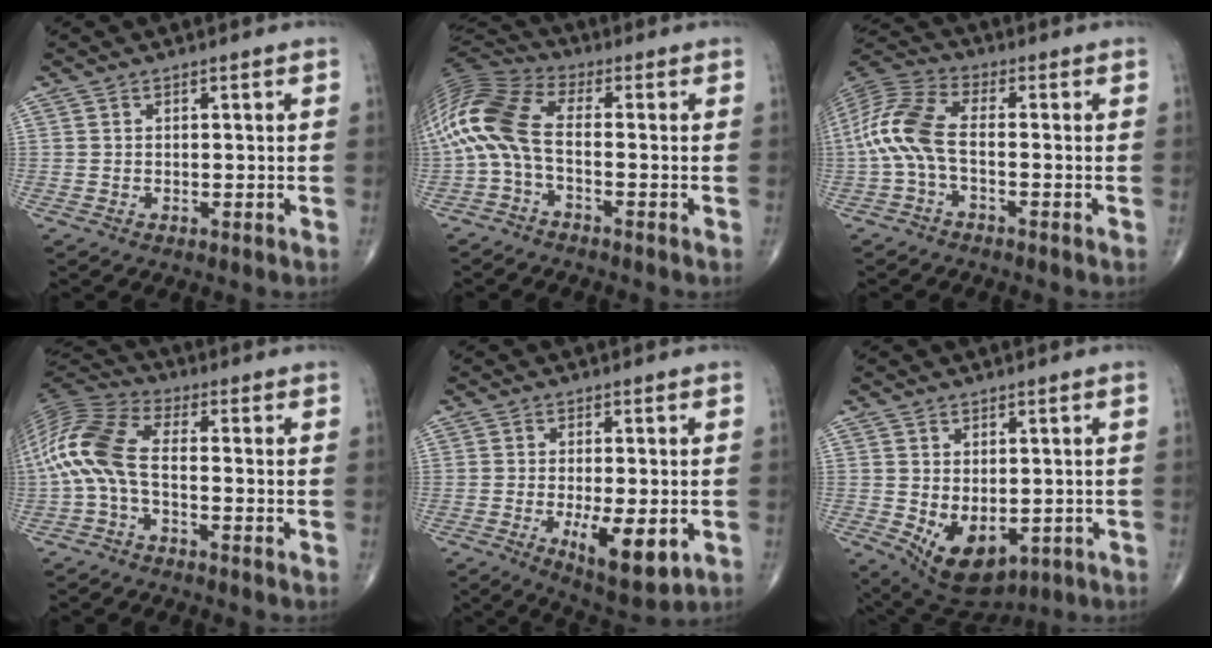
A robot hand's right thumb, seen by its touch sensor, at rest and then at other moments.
{"total": 13.7, "force": [-2.0, 6.2, 12.0], "torque": [-0.266, 0.044, -0.051]}
{"total": 10.2, "force": [-1.6, 4.3, 9.1], "torque": [-0.213, 0.031, -0.043]}
{"total": 12.3, "force": [-2.0, 5.2, 10.9], "torque": [-0.243, 0.036, -0.051]}
{"total": 10.1, "force": [-2.7, 3.6, 9.1], "torque": [-0.137, -0.020, -0.037]}
{"total": 9.9, "force": [-2.1, 6.1, 7.5], "torque": [-0.104, -0.010, -0.010]}